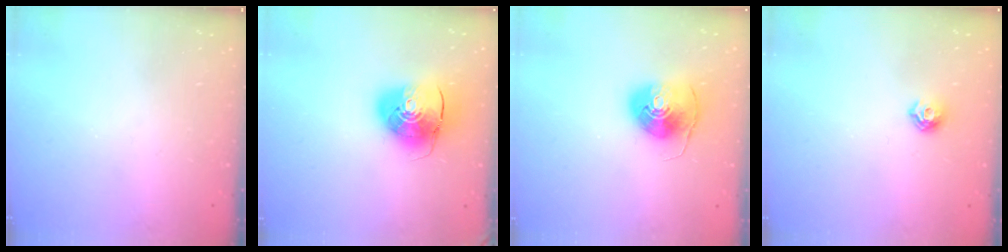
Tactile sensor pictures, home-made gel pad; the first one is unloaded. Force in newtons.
{"total": 10.9, "press": 10.7, "slide": 1.6}
{"total": 8.4, "press": 8.3, "slide": 1.5}
{"total": 7.3, "press": 7.2, "slide": 0.8}